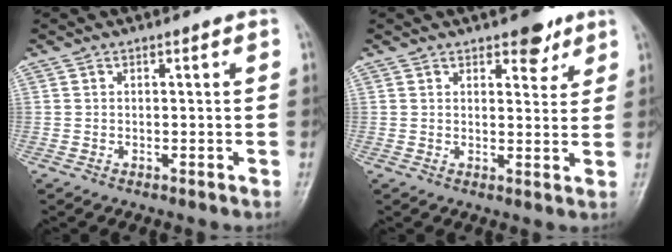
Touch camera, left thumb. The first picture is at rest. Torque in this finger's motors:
{"motor_torque": [0.93, 0.12, 0.76, -0.28, 0.00]}